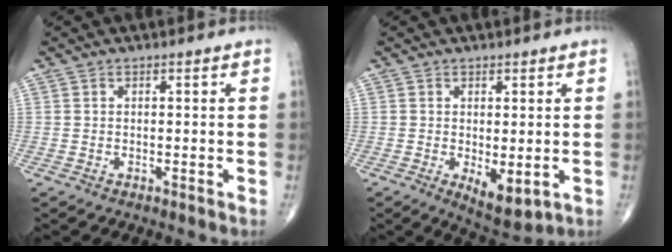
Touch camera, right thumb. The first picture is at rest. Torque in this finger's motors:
{"motor_torque": [-0.26, 0.32, 0.03, -0.11, 0.03]}